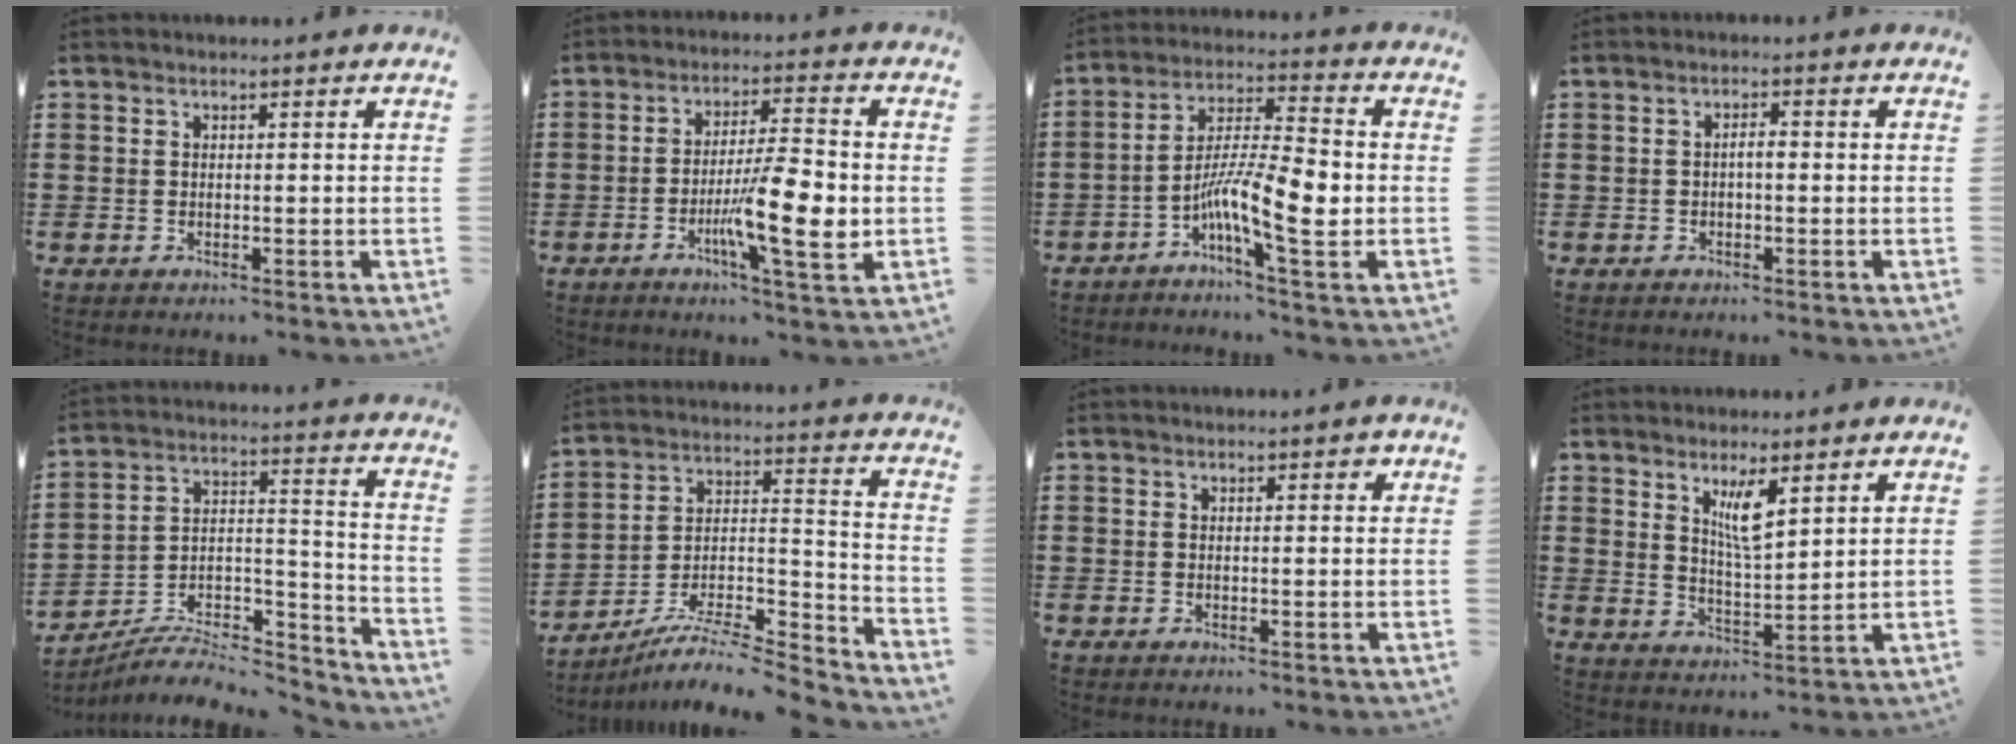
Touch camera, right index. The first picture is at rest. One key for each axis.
{"total": 10.9, "fx": -2.4, "fy": 1.6, "fz": 10.5, "tx": -0.186, "ty": -0.012, "tz": -0.046}
{"total": 10.2, "fx": -3.2, "fy": 2.0, "fz": 9.5, "tx": -0.188, "ty": -0.006, "tz": -0.061}
{"total": 1.6, "fx": -0.3, "fy": 0.5, "fz": 1.5, "tx": -0.029, "ty": 0.002, "tz": -0.006}
{"total": 7.0, "fx": -6.5, "fy": 1.8, "fz": 1.9, "tx": -0.028, "ty": 0.012, "tz": -0.127}
{"total": 8.2, "fx": -7.1, "fy": 1.4, "fz": 3.7, "tx": -0.053, "ty": 0.009, "tz": -0.138}
{"total": 1.0, "fx": 0.5, "fy": 0.5, "fz": 0.6, "tx": -0.004, "ty": 0.003, "tz": 0.007}
{"total": 5.7, "fx": 3.0, "fy": 1.5, "fz": 4.6, "tx": -0.090, "ty": 0.001, "tz": 0.050}